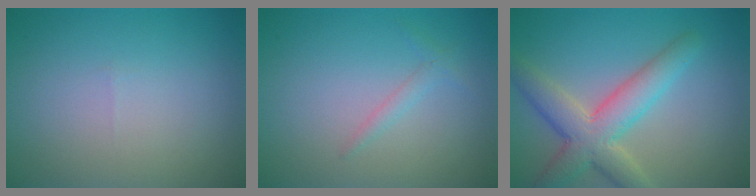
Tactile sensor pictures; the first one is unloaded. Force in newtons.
{"total": 1.1, "press": 1.1, "slide": 0.0}
{"total": 5.8, "press": 5.8, "slide": 0.3}